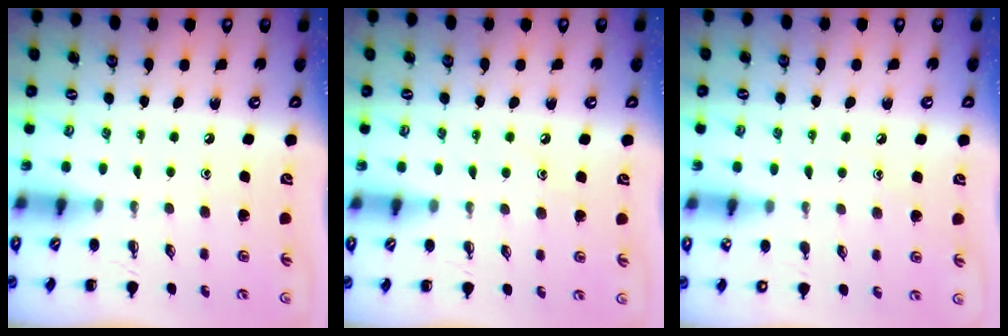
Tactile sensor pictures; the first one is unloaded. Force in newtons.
{"total": 6.6, "press": 6.4, "slide": 1.4}
{"total": 6.2, "press": 6.0, "slide": 1.6}